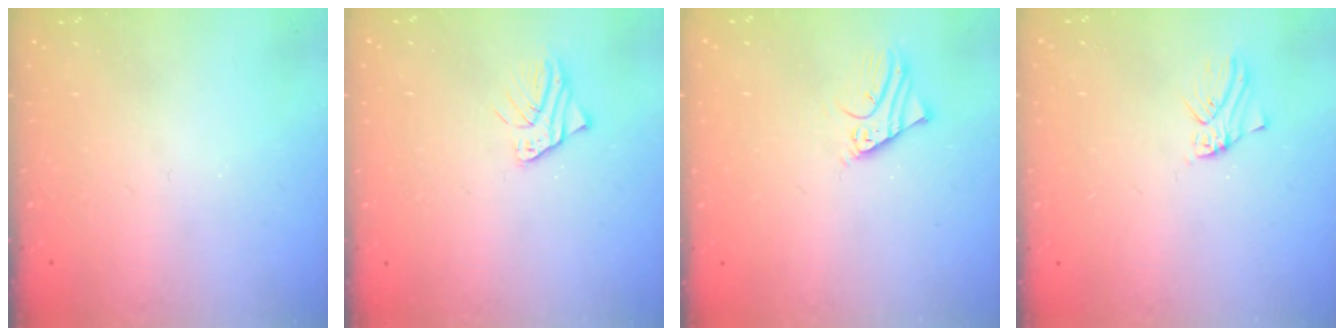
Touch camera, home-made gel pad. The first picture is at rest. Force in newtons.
{"total": 2.8, "press": 2.8, "slide": 0.2}
{"total": 2.6, "press": 2.6, "slide": 0.1}
{"total": 1.7, "press": 1.7, "slide": 0.2}